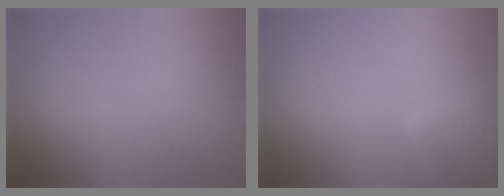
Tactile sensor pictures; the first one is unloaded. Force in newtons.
{"total": 2.9, "press": 2.9, "slide": 0.2}